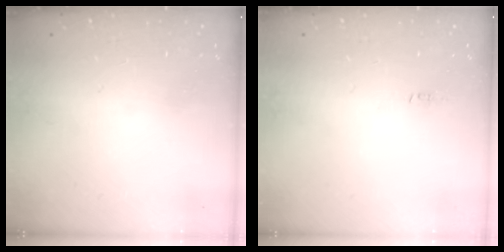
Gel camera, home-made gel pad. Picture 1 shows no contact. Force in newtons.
{"total": 4.8, "press": 2.5, "slide": 4.1}